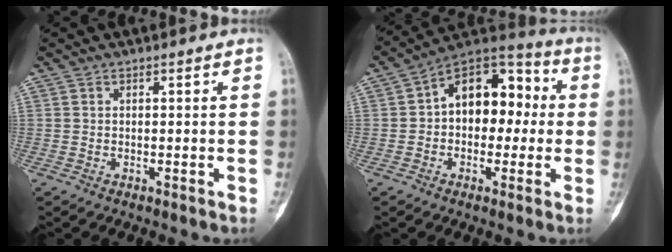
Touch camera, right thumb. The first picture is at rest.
{"total": 14.7, "force": [0.9, 9.8, 11.0], "torque": [-0.114, 0.046, -0.001]}